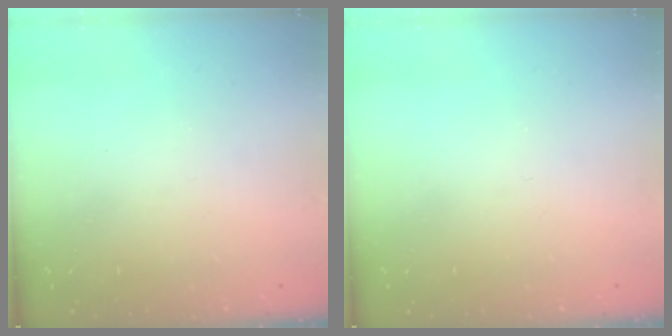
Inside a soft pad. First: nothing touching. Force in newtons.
{"total": 0.0}